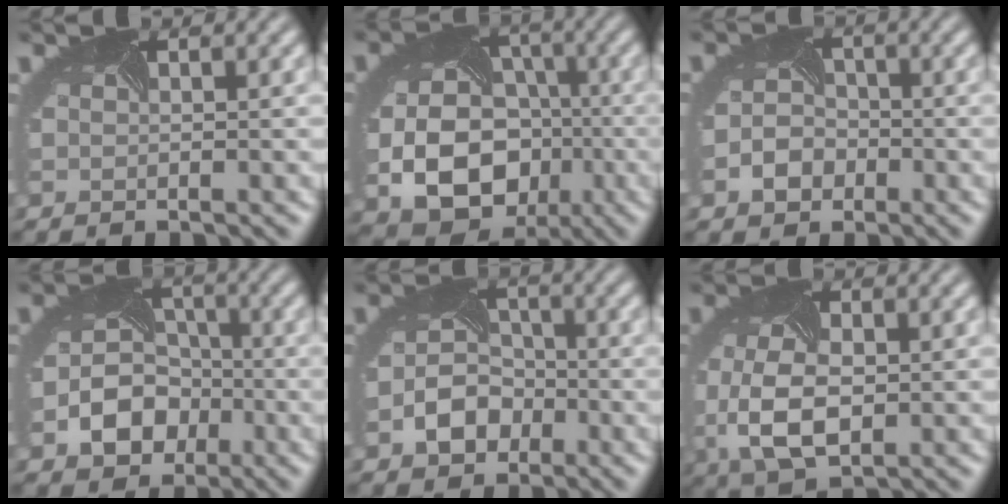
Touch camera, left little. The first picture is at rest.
{"total": 11.7, "force": [-3.0, 9.3, 6.4], "torque": [-0.105, -0.041, -0.052]}
{"total": 2.9, "force": [-1.4, 2.3, 1.1], "torque": [-0.017, -0.005, -0.028]}
{"total": 5.6, "force": [-2.1, 4.3, 2.8], "torque": [-0.051, -0.013, -0.035]}
{"total": 4.0, "force": [-1.8, 3.0, 1.9], "torque": [-0.033, -0.007, -0.034]}
{"total": 5.9, "force": [-0.8, 3.6, 4.7], "torque": [-0.115, -0.013, -0.012]}